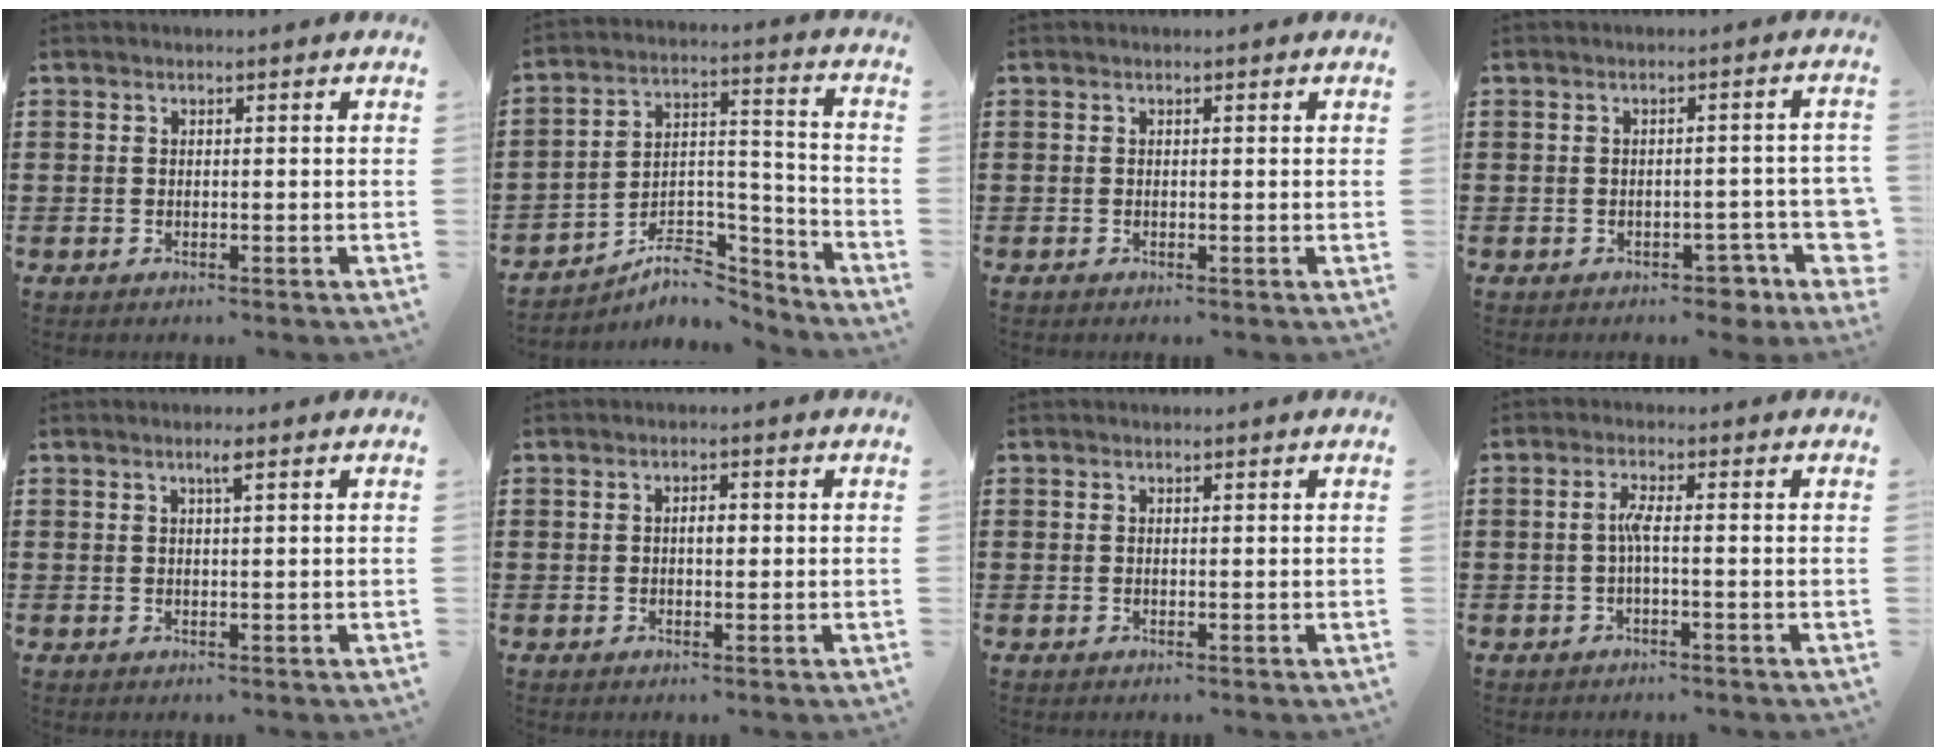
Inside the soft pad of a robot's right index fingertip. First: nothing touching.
{"total": 7.7, "force": [-6.3, 3.4, 2.8], "torque": [-0.039, 0.022, -0.116]}
{"total": 0.0}
{"total": 4.2, "force": [-2.3, 2.0, 2.9], "torque": [-0.050, 0.005, -0.043]}
{"total": 1.6, "force": [0.9, 0.0, 1.3], "torque": [-0.026, 0.001, 0.014]}
{"total": 1.9, "force": [0.0, 0.8, 1.7], "torque": [-0.033, 0.005, -0.001]}
{"total": 0.0}
{"total": 2.6, "force": [-0.4, 0.2, 2.6], "torque": [-0.059, -0.003, -0.012]}